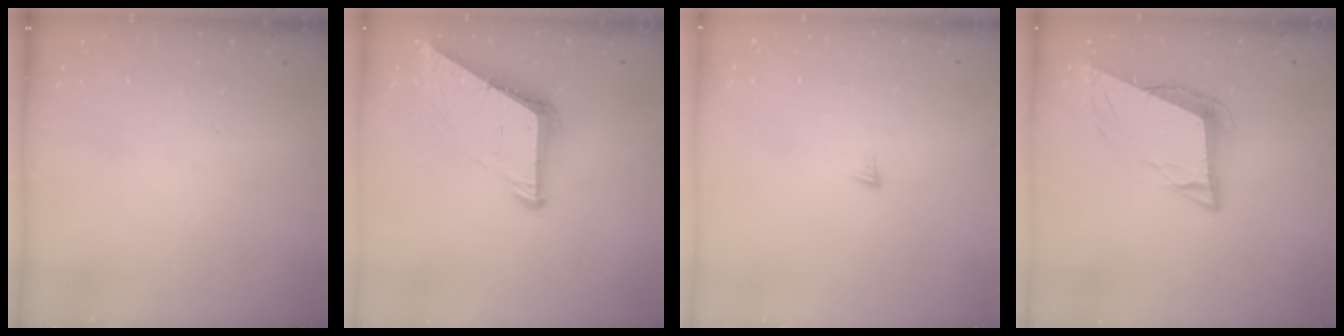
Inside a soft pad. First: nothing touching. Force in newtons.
{"total": 8.6, "press": 8.6, "slide": 0.9}
{"total": 5.2, "press": 5.2, "slide": 0.3}
{"total": 10.9, "press": 10.3, "slide": 3.4}